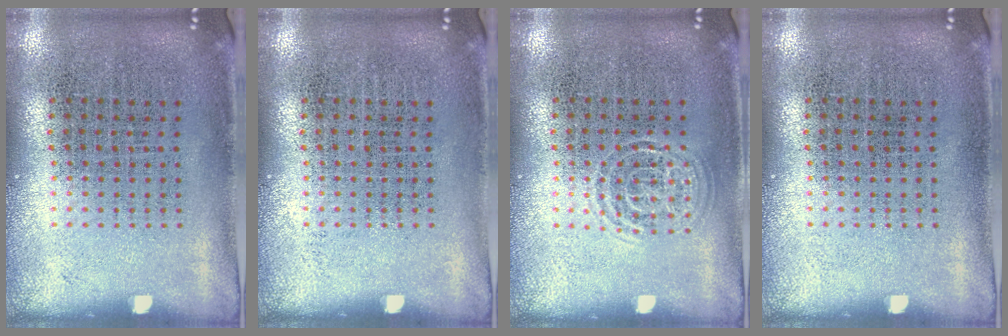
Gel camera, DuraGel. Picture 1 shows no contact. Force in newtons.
{"total": 0.0}
{"total": 0.8, "press": 0.8, "slide": 0.1}
{"total": 0.0}